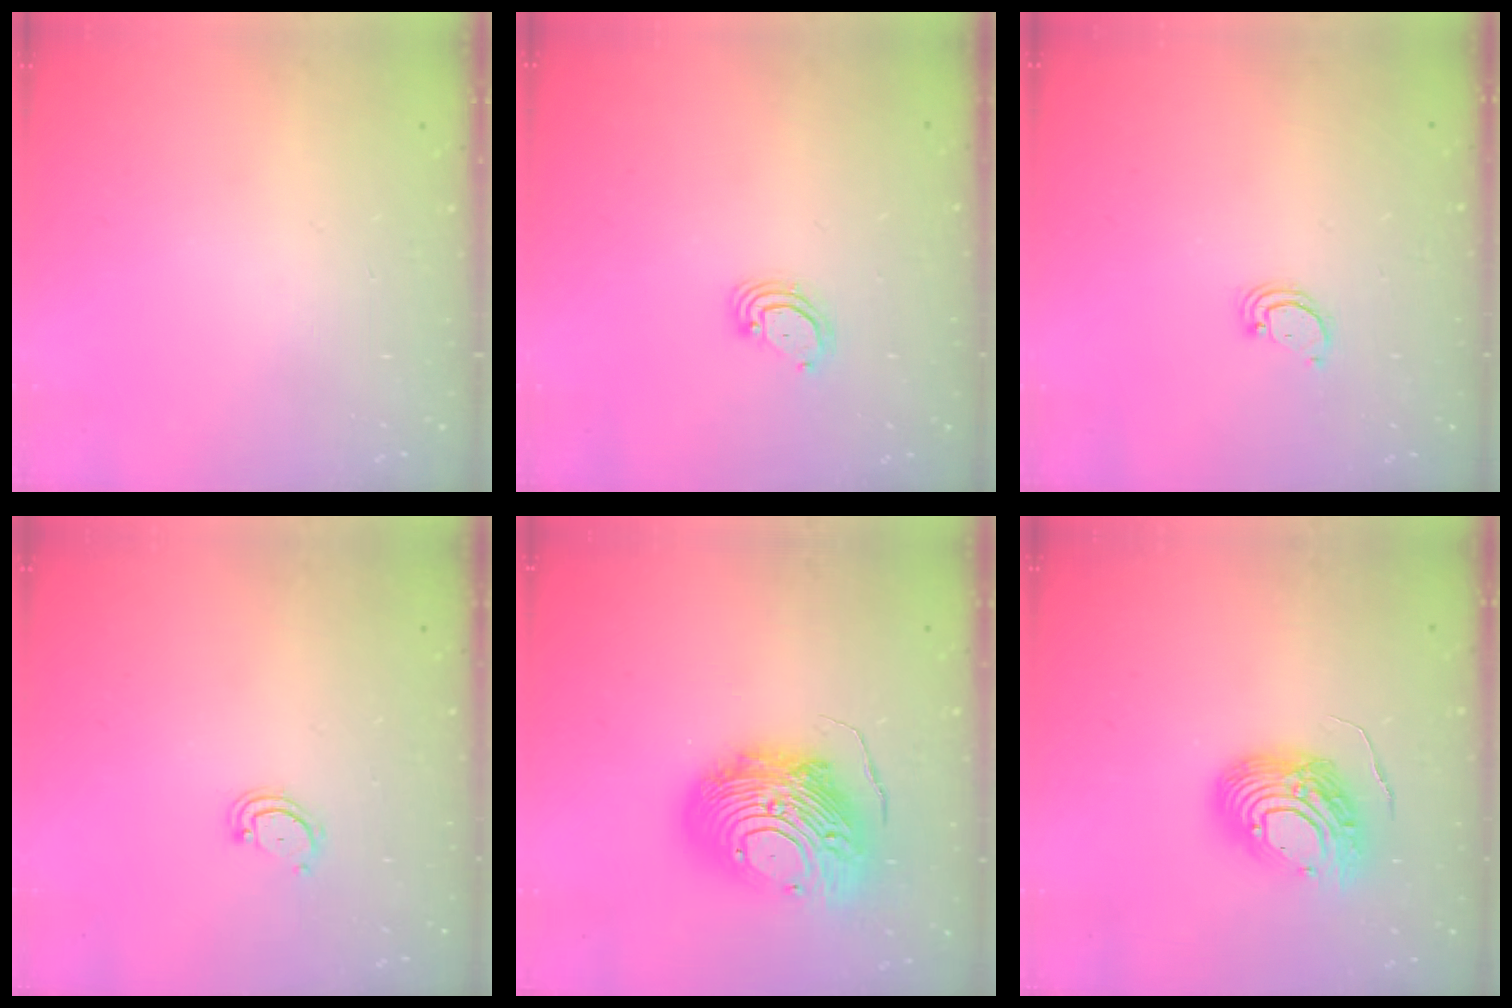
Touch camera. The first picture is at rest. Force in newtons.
{"total": 3.0, "press": 2.9, "slide": 0.3}
{"total": 2.1, "press": 2.1, "slide": 0.2}
{"total": 2.6, "press": 2.6, "slide": 0.3}
{"total": 19.8, "press": 19.7, "slide": 1.9}
{"total": 12.2, "press": 12.0, "slide": 2.4}